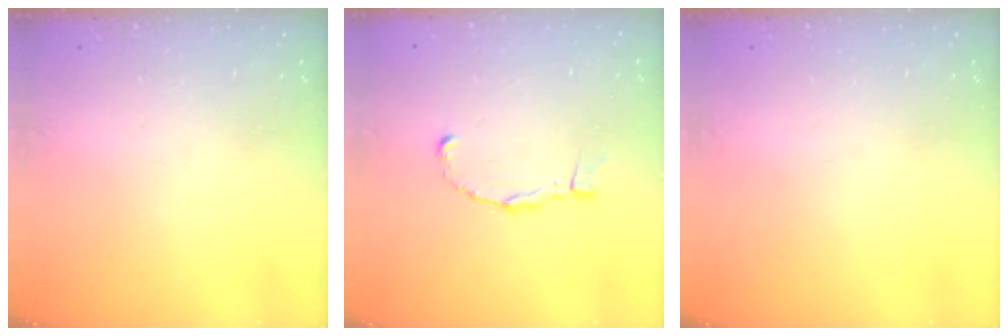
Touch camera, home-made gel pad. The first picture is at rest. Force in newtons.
{"total": 2.4, "press": 2.4, "slide": 0.2}
{"total": 0.0}